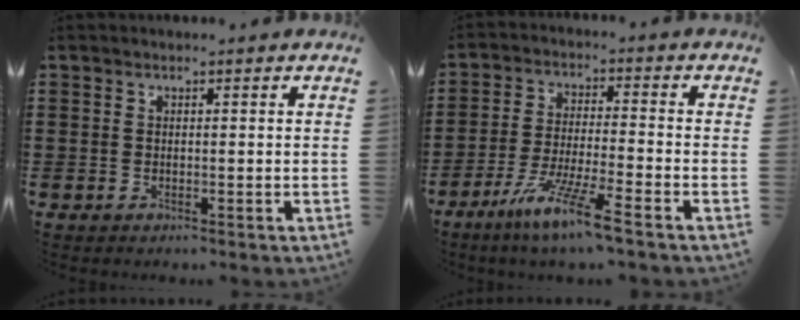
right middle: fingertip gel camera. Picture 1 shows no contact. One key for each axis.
{"total": 8.6, "fx": -6.5, "fy": -0.1, "fz": 5.7, "tx": -0.115, "ty": -0.011, "tz": -0.125}